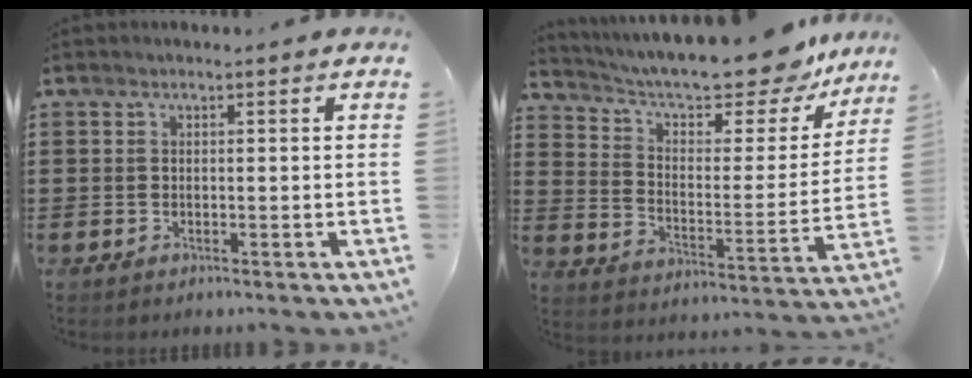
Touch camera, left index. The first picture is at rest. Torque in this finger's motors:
{"motor_torque": [2.14, 0.00, 1.05, 0.21]}